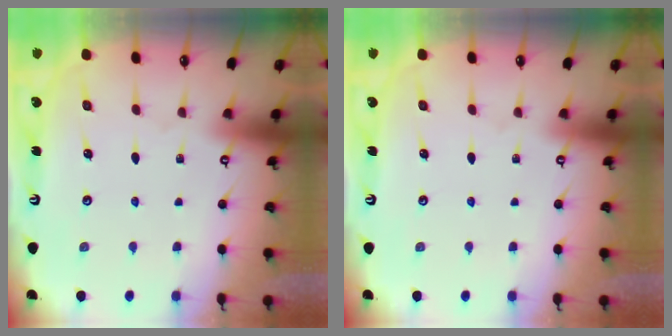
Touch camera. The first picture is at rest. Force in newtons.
{"total": 0.0}